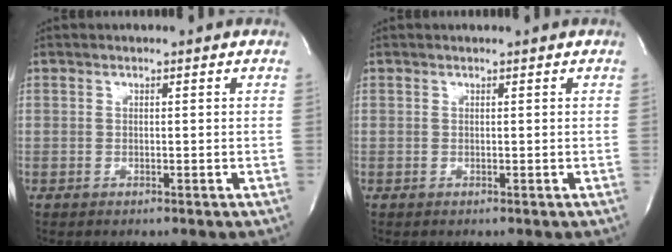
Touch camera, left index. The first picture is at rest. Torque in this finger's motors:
{"motor_torque": [0.00, 0.01, 0.00, 0.00]}